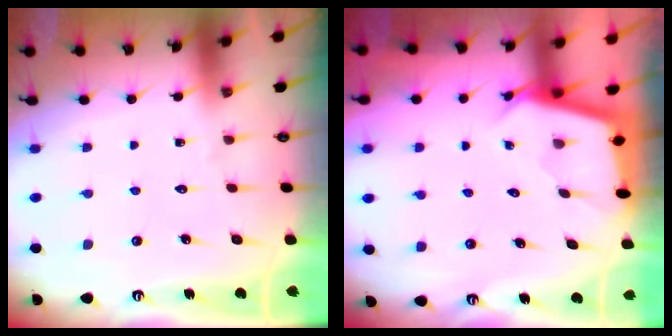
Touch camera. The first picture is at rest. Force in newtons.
{"total": 2.5, "press": 2.5, "slide": 0.1}